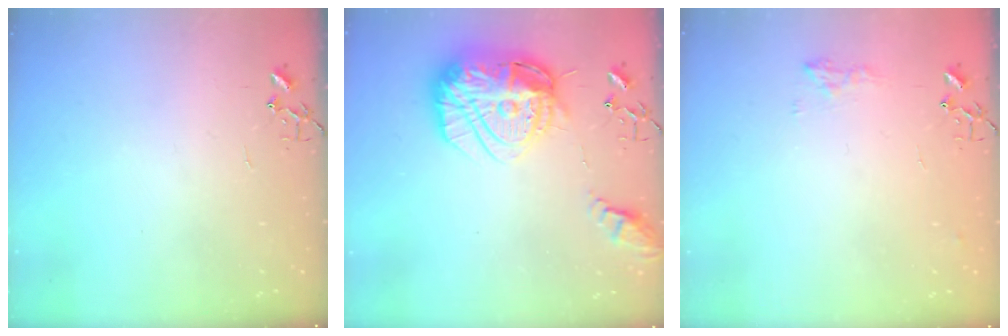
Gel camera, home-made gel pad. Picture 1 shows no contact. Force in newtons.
{"total": 22.9, "press": 22.7, "slide": 2.3}
{"total": 7.5, "press": 7.5, "slide": 0.5}